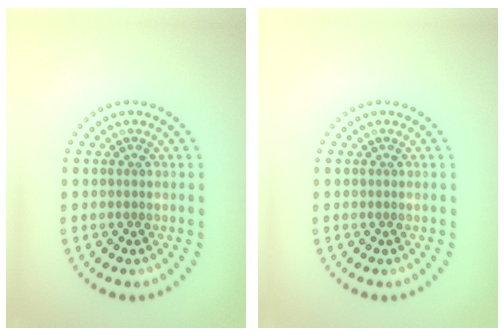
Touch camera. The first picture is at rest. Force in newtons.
{"total": 0.0}